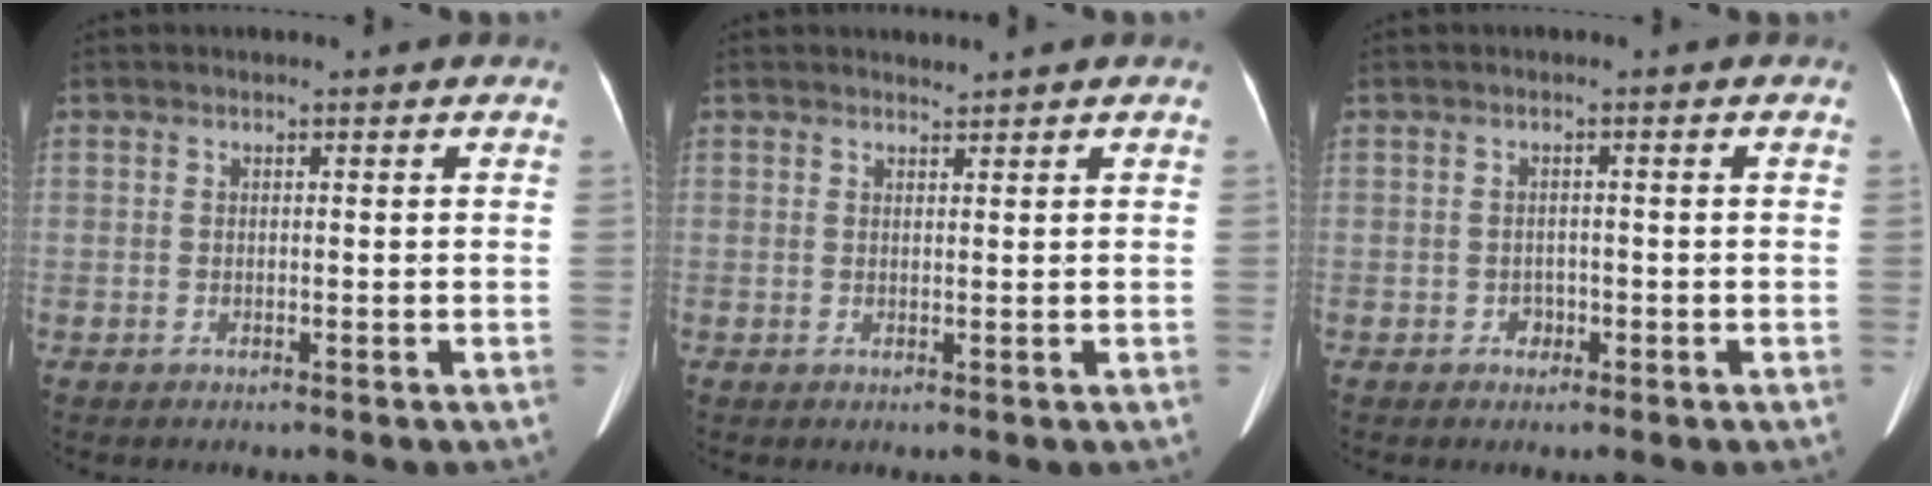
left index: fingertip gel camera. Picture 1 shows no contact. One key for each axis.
{"total": 0.8, "fx": 0.7, "fy": -0.2, "fz": -0.2, "tx": -0.007, "ty": -0.001, "tz": 0.015}
{"total": 1.4, "fx": -1.0, "fy": 1.0, "fz": 0.2, "tx": -0.004, "ty": -0.001, "tz": -0.014}